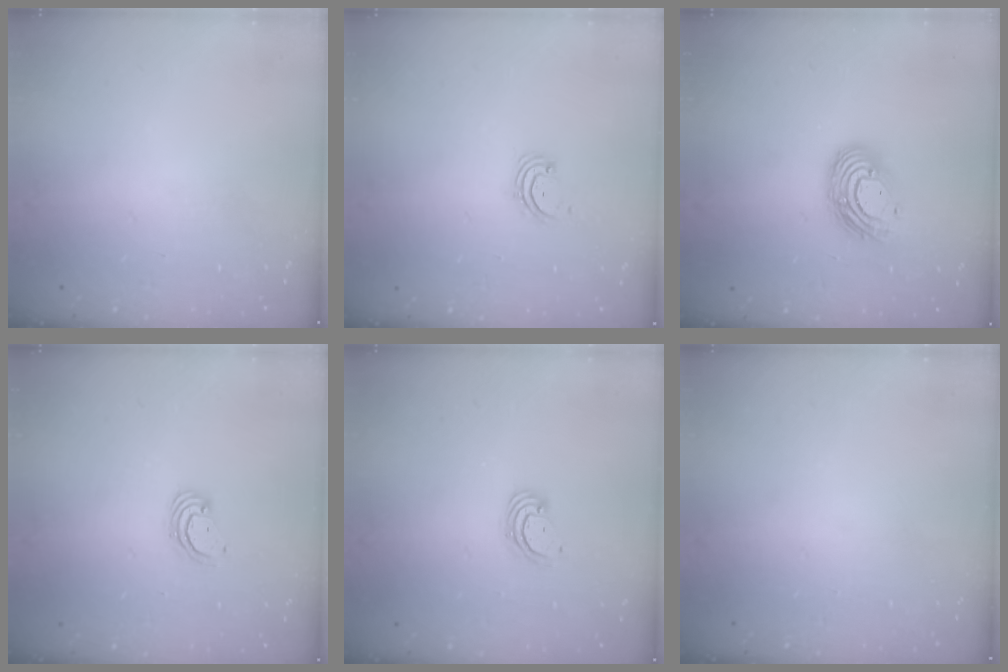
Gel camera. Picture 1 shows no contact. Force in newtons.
{"total": 2.1, "press": 2.1, "slide": 0.3}
{"total": 11.5, "press": 11.5, "slide": 0.2}
{"total": 3.3, "press": 3.3, "slide": 0.2}
{"total": 3.5, "press": 3.5, "slide": 0.1}
{"total": 0.0}